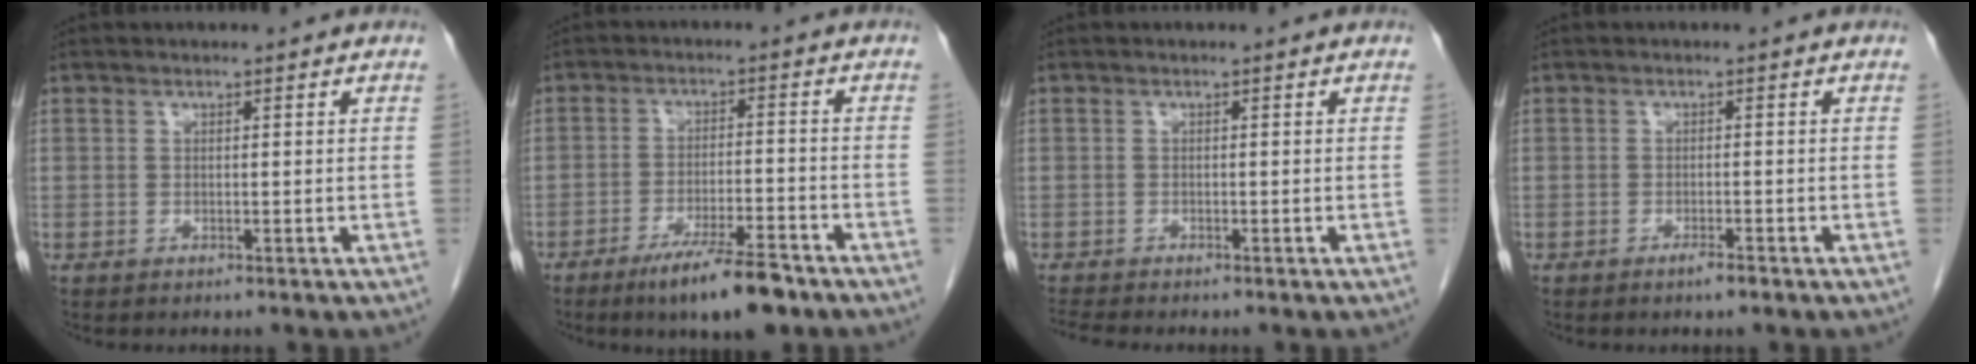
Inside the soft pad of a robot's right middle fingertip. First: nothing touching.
{"total": 9.5, "force": [-6.8, 1.2, 6.5], "torque": [-0.106, -0.016, -0.111]}
{"total": 2.1, "force": [-2.0, -0.3, 0.6], "torque": [-0.018, -0.010, -0.036]}
{"total": 1.4, "force": [-1.0, 0.1, 1.0], "torque": [-0.019, -0.002, -0.015]}